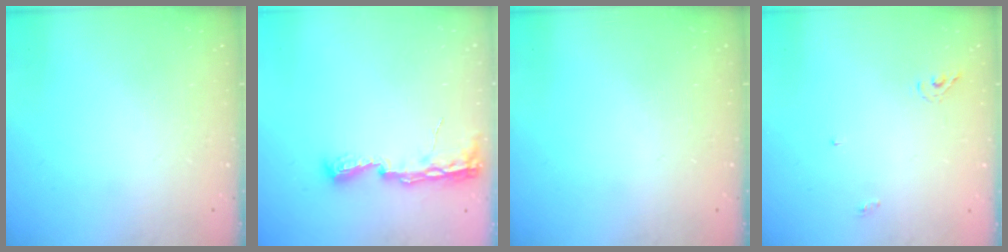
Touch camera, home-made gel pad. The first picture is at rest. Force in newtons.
{"total": 8.0, "press": 8.0, "slide": 0.7}
{"total": 0.0}
{"total": 4.3, "press": 4.3, "slide": 0.1}